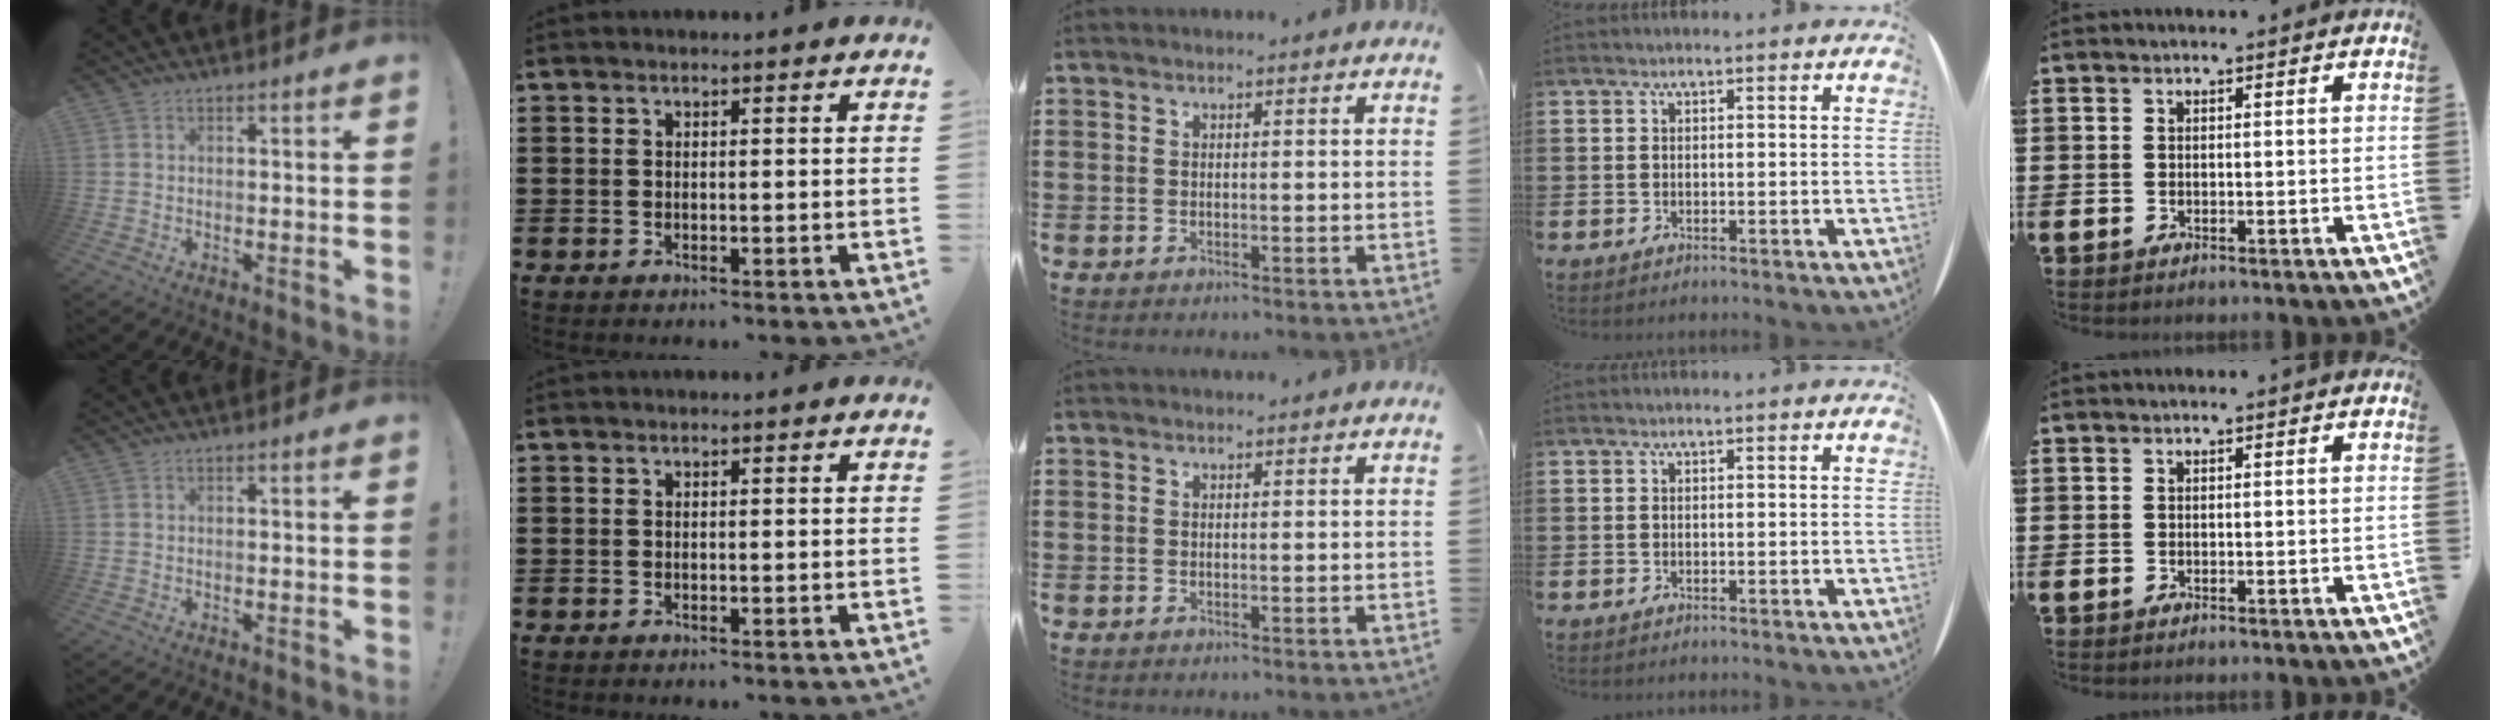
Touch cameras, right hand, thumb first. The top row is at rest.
{}